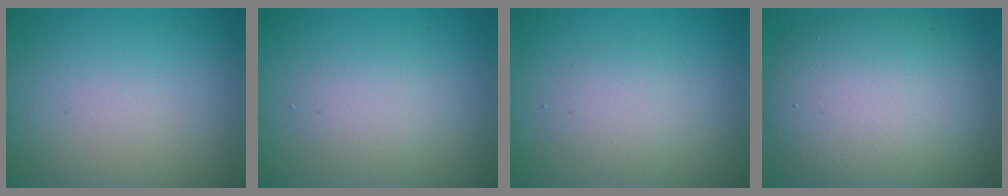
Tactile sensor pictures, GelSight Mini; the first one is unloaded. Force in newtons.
{"total": 2.1, "press": 2.1, "slide": 0.1}
{"total": 2.1, "press": 2.1, "slide": 0.2}
{"total": 10.3, "press": 10.2, "slide": 0.7}